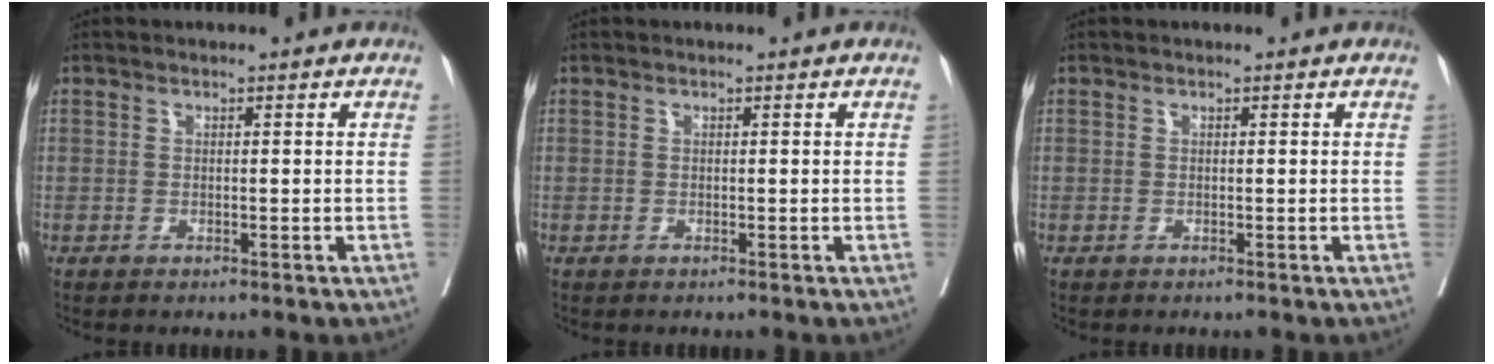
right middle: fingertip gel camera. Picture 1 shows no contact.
{"total": 0.0}
{"total": 0.0}